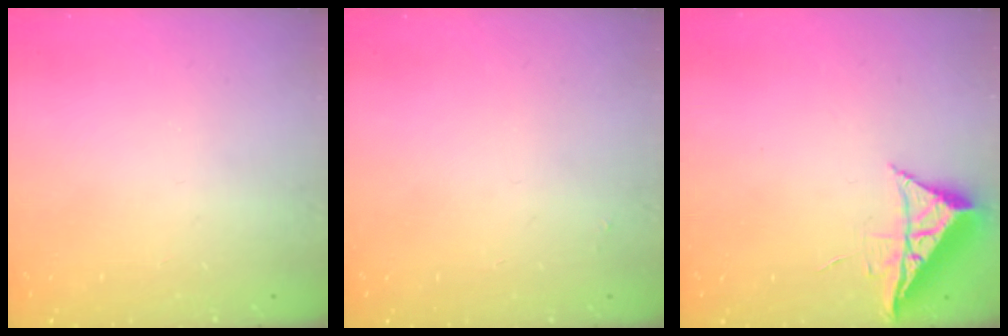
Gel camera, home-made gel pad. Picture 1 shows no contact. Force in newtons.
{"total": 1.9, "press": 1.9, "slide": 0.3}
{"total": 7.1, "press": 7.1, "slide": 0.2}